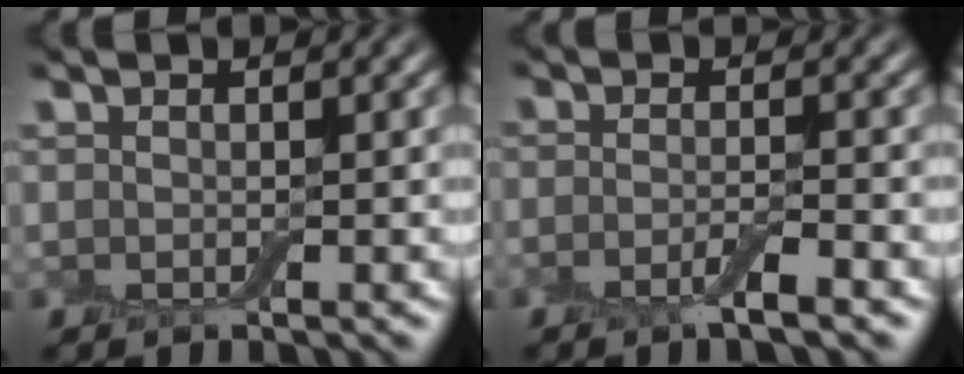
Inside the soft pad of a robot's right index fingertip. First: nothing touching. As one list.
[{"total": 2.4, "force": [-1.4, 0.4, 2.0], "torque": [-0.035, -0.002, -0.031]}]